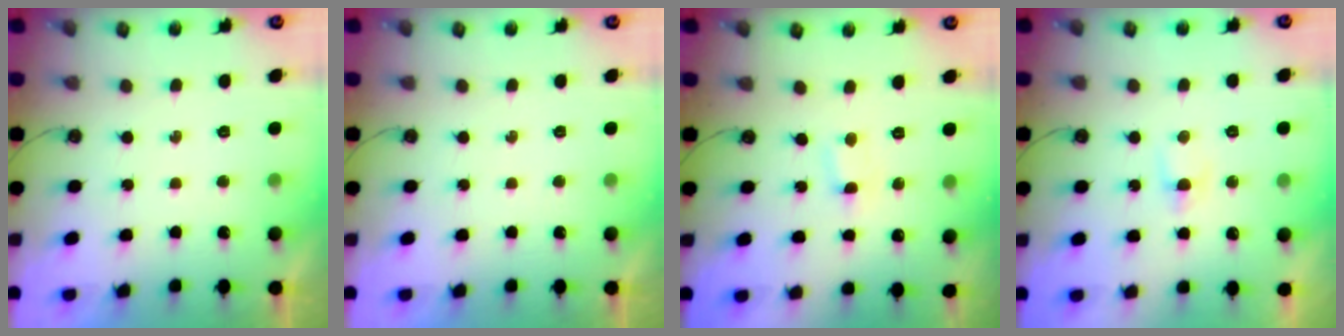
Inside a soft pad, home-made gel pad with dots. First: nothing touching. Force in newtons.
{"total": 0.0}
{"total": 0.6, "press": 0.6, "slide": 0.1}
{"total": 2.2, "press": 2.2, "slide": 0.3}